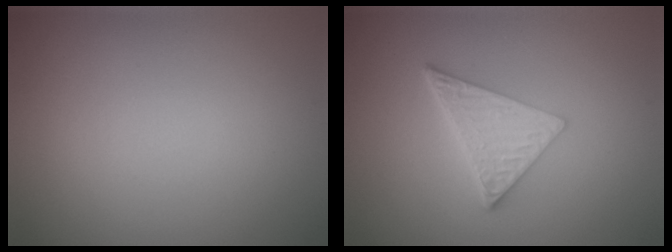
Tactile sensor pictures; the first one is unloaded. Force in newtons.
{"total": 4.7, "press": 3.4, "slide": 3.3}